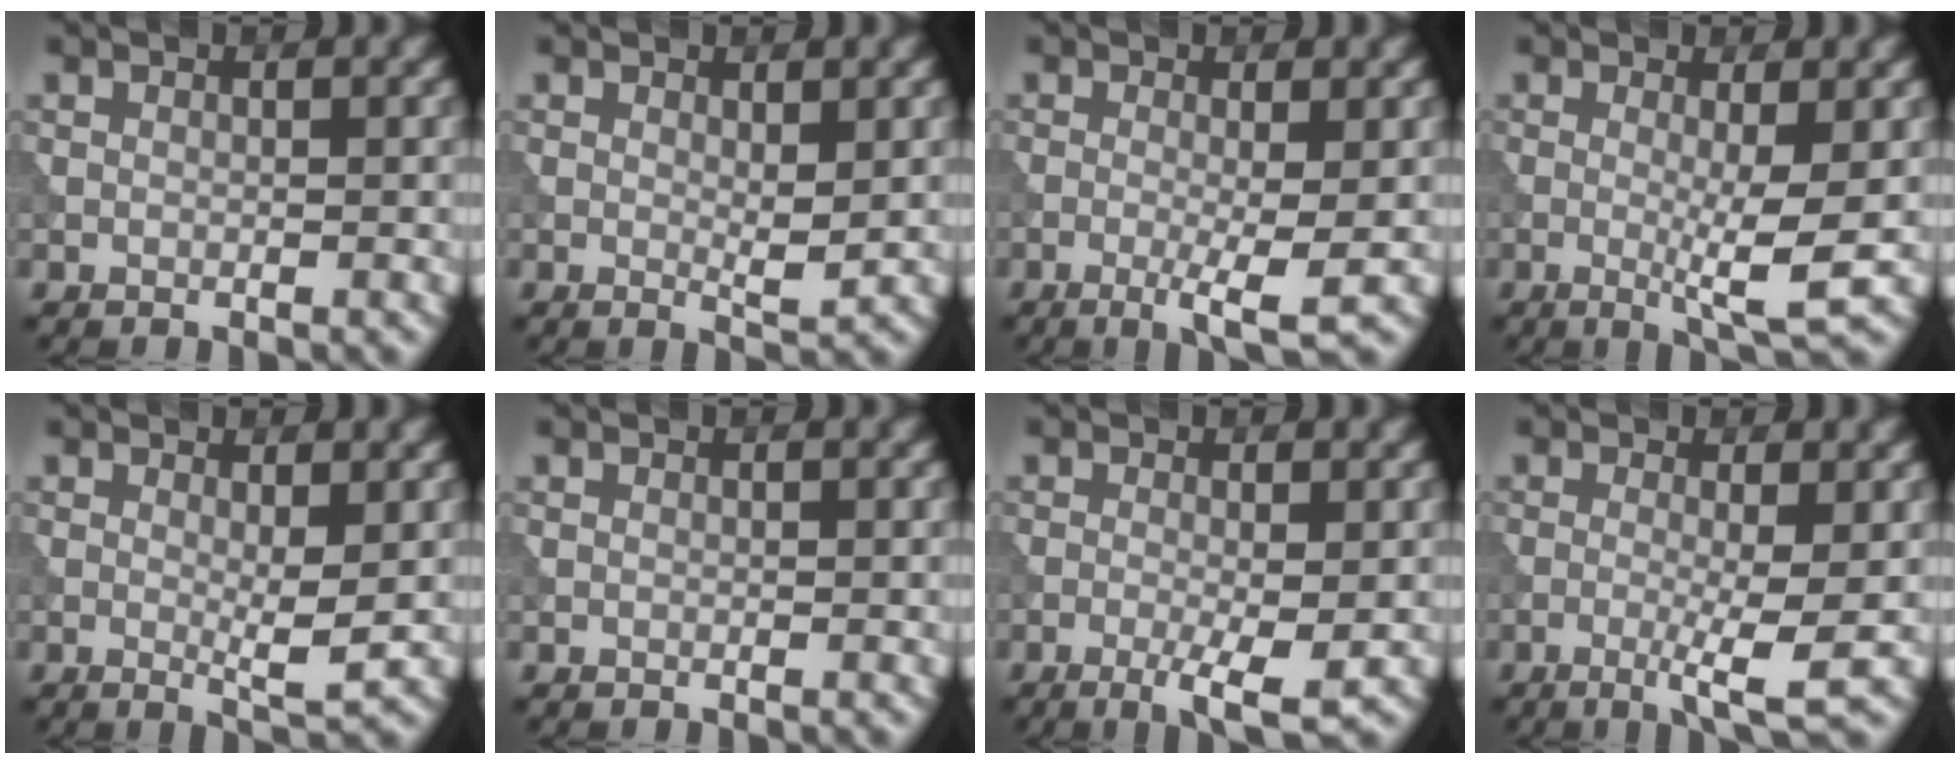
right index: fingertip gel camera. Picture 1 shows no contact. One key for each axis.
{"total": 1.6, "fx": 0.4, "fy": 0.3, "fz": 1.5, "tx": -0.024, "ty": -0.006, "tz": 0.008}
{"total": 3.6, "fx": -0.8, "fy": 0.5, "fz": 3.5, "tx": -0.061, "ty": -0.010, "tz": -0.015}
{"total": 4.1, "fx": -0.2, "fy": 0.4, "fz": 4.1, "tx": -0.067, "ty": -0.013, "tz": -0.004}
{"total": 2.5, "fx": 0.2, "fy": 0.3, "fz": 2.5, "tx": -0.039, "ty": -0.010, "tz": 0.005}
{"total": 0.0}
{"total": 3.7, "fx": -1.2, "fy": 0.6, "fz": 3.5, "tx": -0.060, "ty": -0.009, "tz": -0.020}
{"total": 4.0, "fx": -0.8, "fy": 0.5, "fz": 3.8, "tx": -0.067, "ty": -0.009, "tz": -0.016}